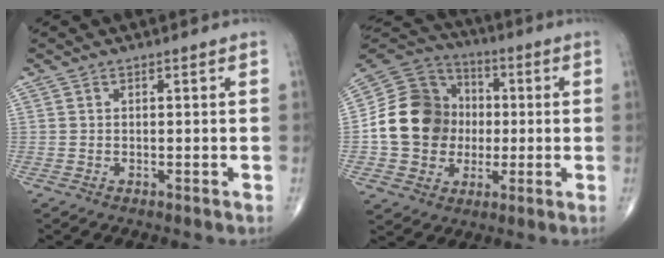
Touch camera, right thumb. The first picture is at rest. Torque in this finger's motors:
{"motor_torque": [1.91, 1.88, 0.76, -0.65, 0.12]}